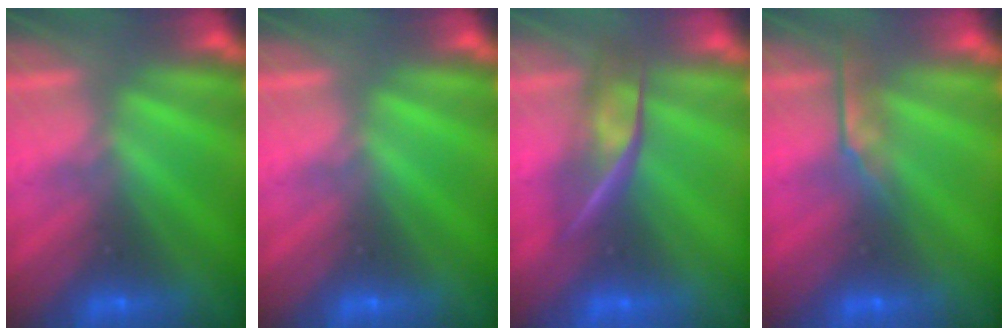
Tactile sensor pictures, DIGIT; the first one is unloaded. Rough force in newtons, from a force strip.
{"total": 0.0}
{"total": 2.3}
{"total": 2.8}